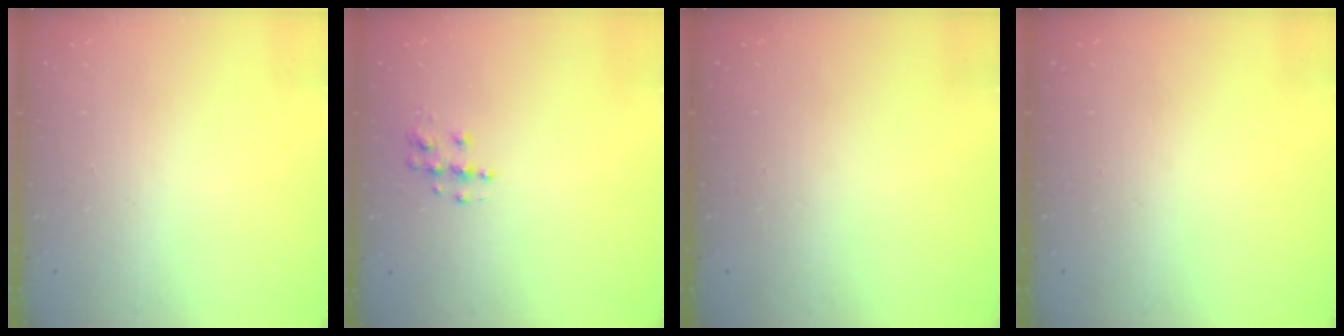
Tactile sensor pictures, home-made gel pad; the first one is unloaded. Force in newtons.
{"total": 6.7, "press": 6.7, "slide": 0.3}
{"total": 0.0}
{"total": 0.0}